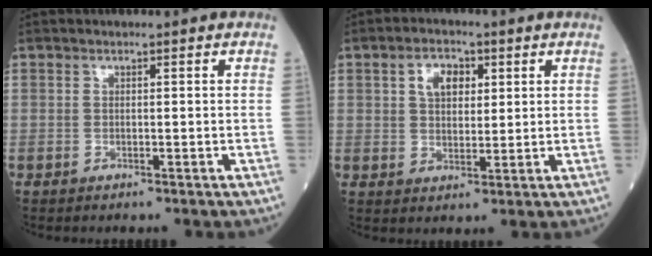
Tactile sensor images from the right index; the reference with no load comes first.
{"total": 5.1, "force": [1.9, 3.1, 3.6], "torque": [-0.064, 0.011, 0.034]}